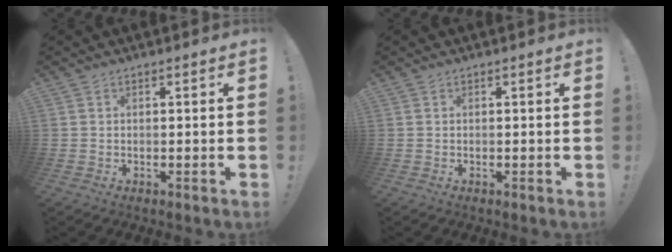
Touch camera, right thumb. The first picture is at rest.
{"total": 0.0}